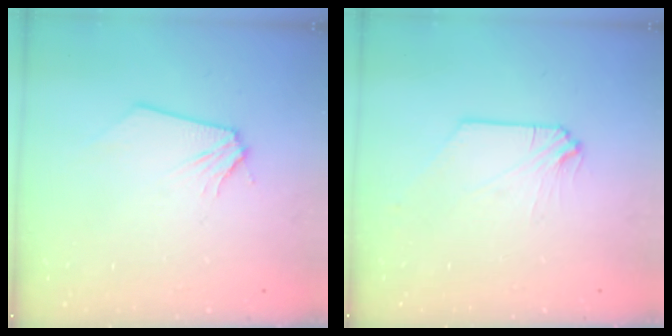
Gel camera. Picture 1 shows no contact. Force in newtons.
{"total": 0.0}